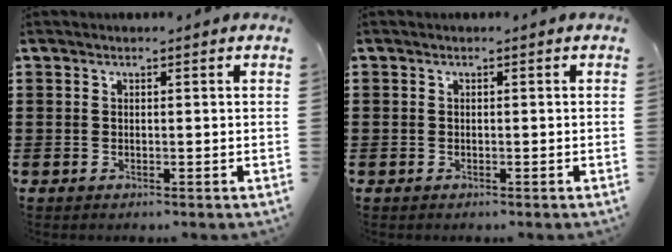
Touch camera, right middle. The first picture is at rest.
{"total": 0.6, "force": [-0.3, 0.5, 0.1], "torque": [-0.002, 0.003, -0.006]}